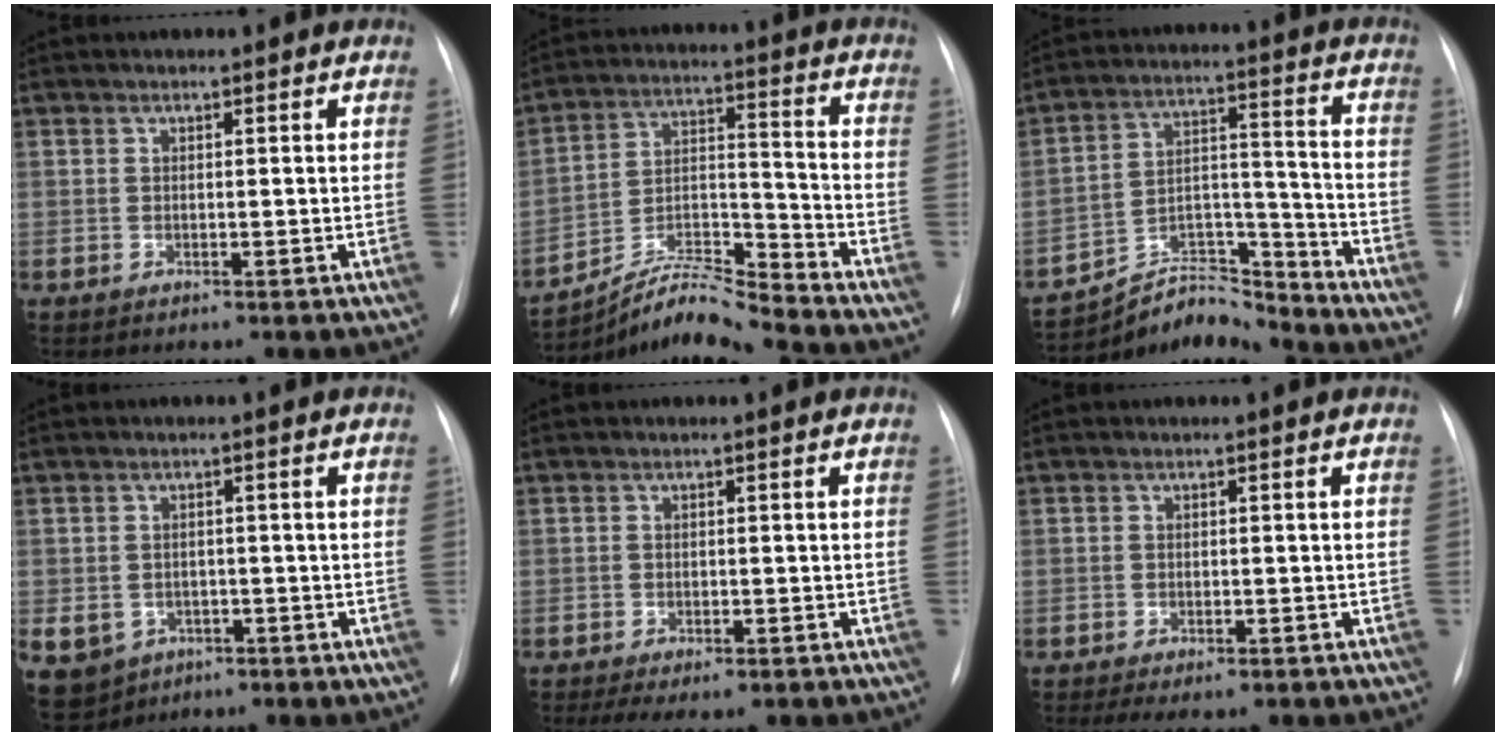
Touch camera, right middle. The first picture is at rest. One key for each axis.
{"total": 9.1, "fx": -8.8, "fy": -1.6, "fz": 1.3, "tx": -0.031, "ty": 0.024, "tz": -0.160}
{"total": 10.1, "fx": -10.0, "fy": 1.3, "fz": -0.6, "tx": 0.021, "ty": 0.062, "tz": -0.178}
{"total": 12.6, "fx": -5.7, "fy": 10.3, "fz": 4.5, "tx": -0.134, "ty": 0.002, "tz": -0.070}
{"total": 6.8, "fx": -5.0, "fy": 3.1, "fz": 3.3, "tx": -0.041, "ty": -0.001, "tz": -0.066}
{"total": 5.6, "fx": -4.2, "fy": 2.7, "fz": 2.6, "tx": -0.029, "ty": 0.001, "tz": -0.052}